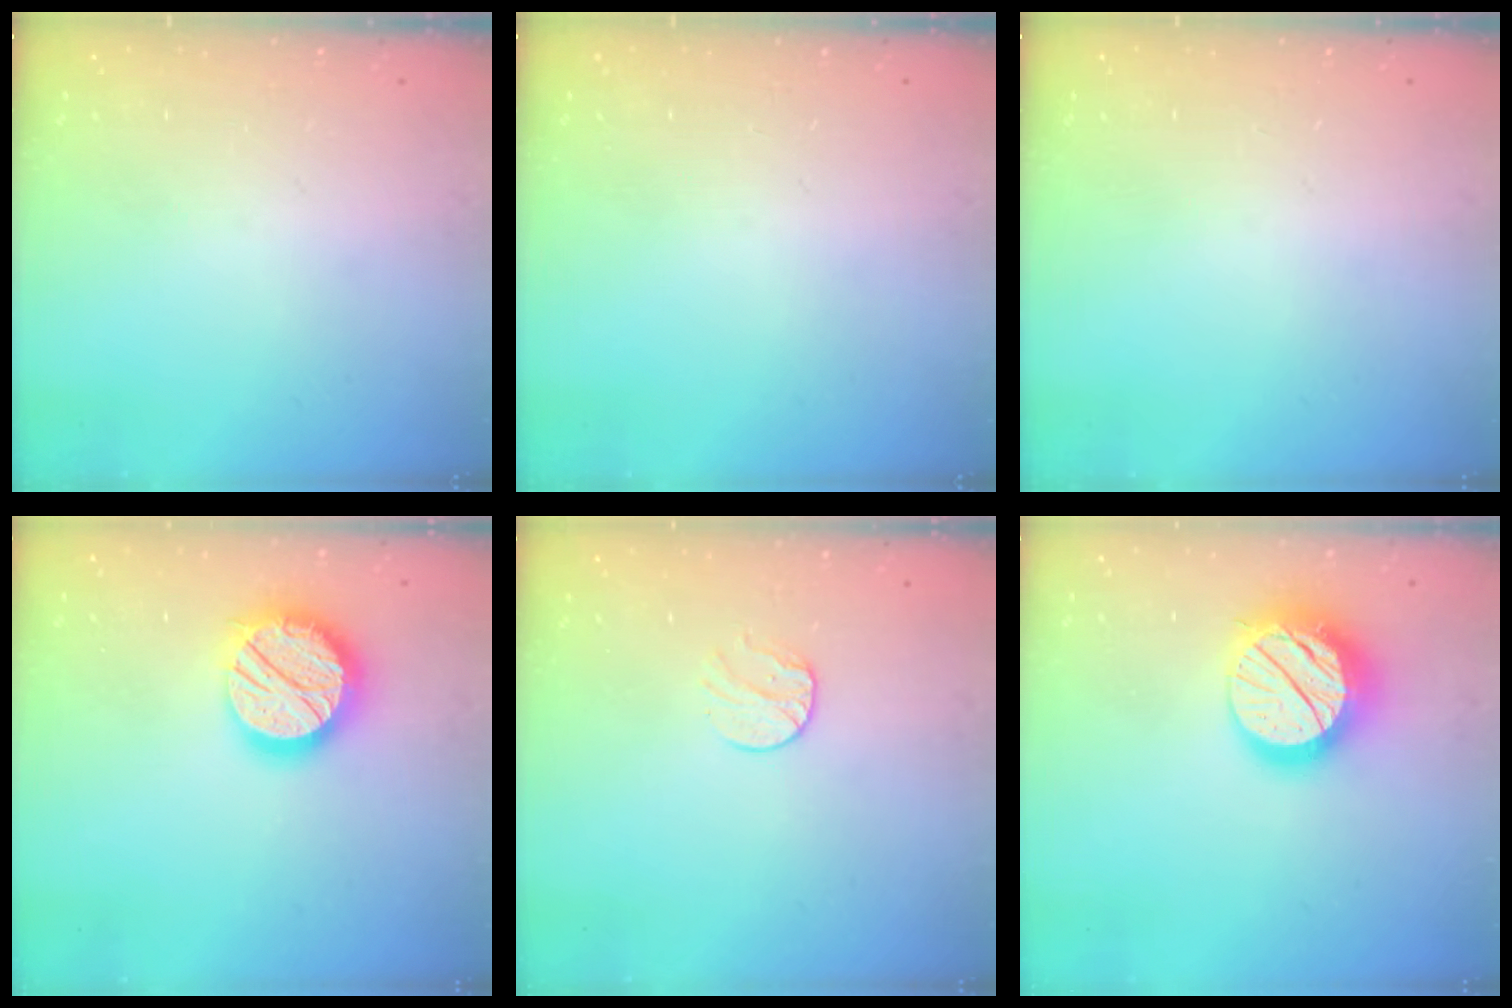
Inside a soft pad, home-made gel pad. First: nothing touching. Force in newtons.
{"total": 0.0}
{"total": 0.0}
{"total": 18.4, "press": 18.3, "slide": 1.7}
{"total": 8.0, "press": 8.0, "slide": 0.7}
{"total": 19.0, "press": 18.9, "slide": 1.5}